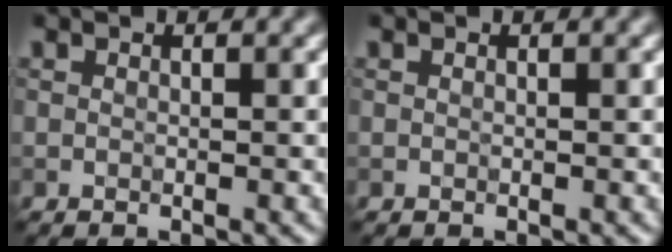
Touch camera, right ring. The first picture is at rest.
{"total": 0.0}